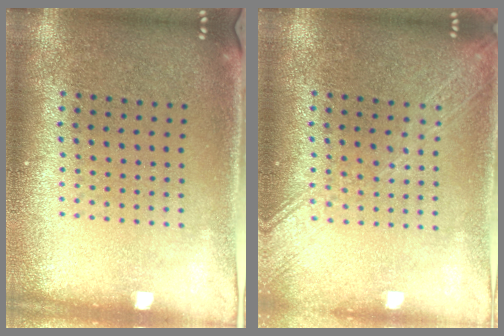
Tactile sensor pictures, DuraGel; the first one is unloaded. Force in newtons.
{"total": 1.7, "press": 1.7, "slide": 0.2}